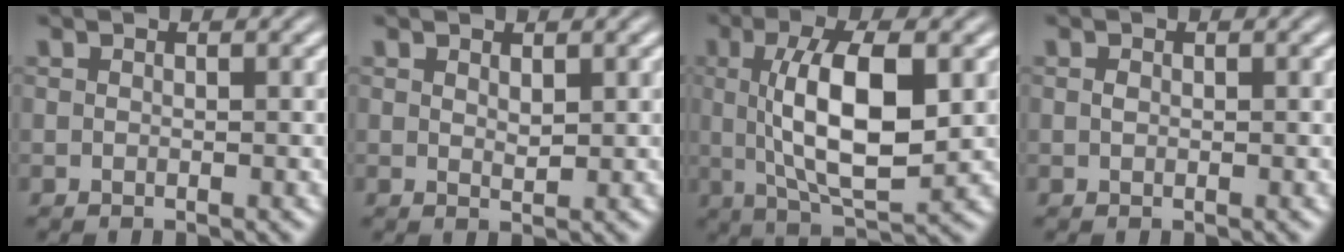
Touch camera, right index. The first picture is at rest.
{"total": 1.1, "force": [0.7, -0.8, 0.4], "torque": [0.001, -0.007, 0.020]}
{"total": 7.7, "force": [0.8, 2.0, 7.4], "torque": [-0.118, -0.009, 0.025]}
{"total": 0.8, "force": [-0.1, -0.8, 0.0], "torque": [0.000, -0.009, 0.006]}